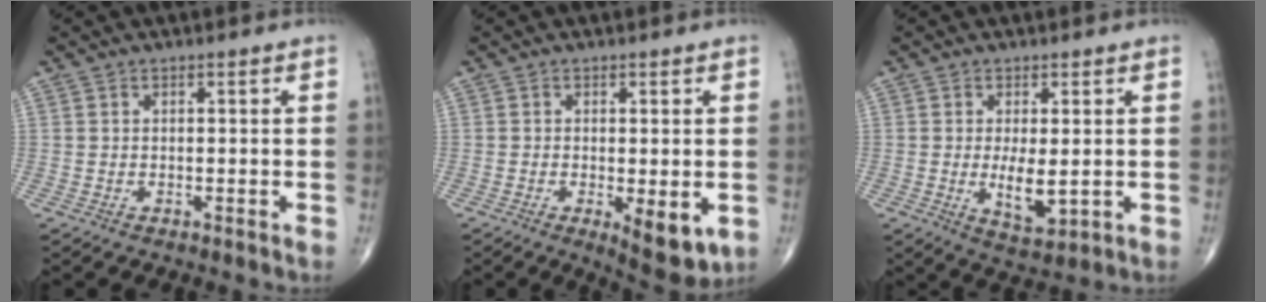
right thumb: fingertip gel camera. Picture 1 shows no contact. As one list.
[{"total": 7.3, "force": [-2.0, 2.6, 6.6], "torque": [-0.086, -0.018, -0.023]}, {"total": 6.0, "force": [-0.3, 2.4, 5.5], "torque": [-0.091, -0.017, 0.003]}]